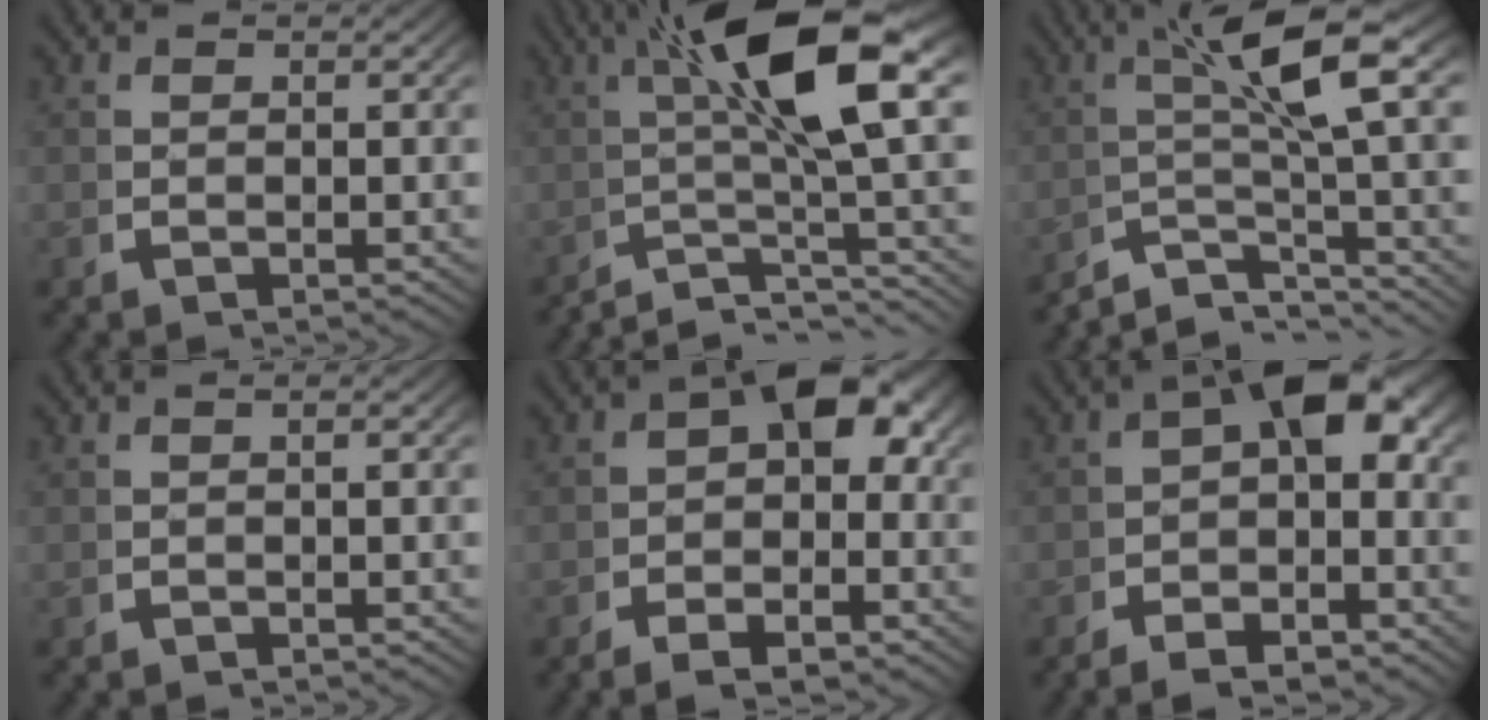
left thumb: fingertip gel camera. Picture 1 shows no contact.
{"total": 12.4, "force": [-0.9, 4.9, 11.4], "torque": [-0.178, -0.015, -0.004]}
{"total": 8.8, "force": [-1.5, 3.5, 7.9], "torque": [-0.122, -0.009, -0.019]}
{"total": 0.6, "force": [-0.4, 0.1, 0.5], "torque": [-0.007, 0.002, -0.005]}
{"total": 6.5, "force": [-0.2, 3.8, 5.3], "torque": [-0.063, -0.008, -0.006]}
{"total": 7.2, "force": [-0.3, 4.0, 6.0], "torque": [-0.070, -0.002, -0.010]}